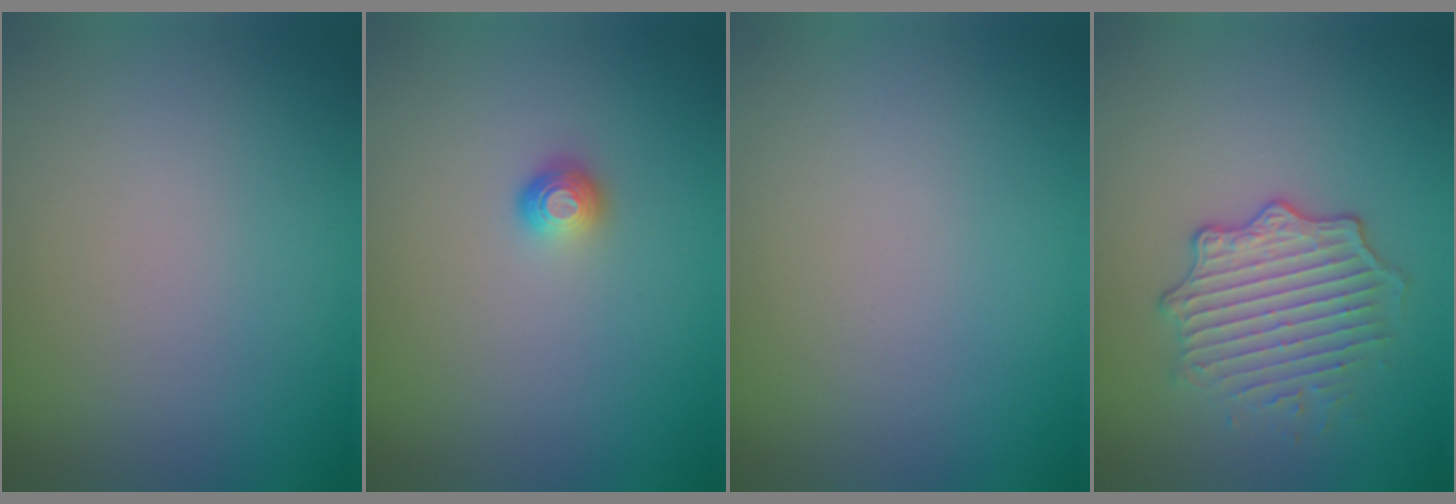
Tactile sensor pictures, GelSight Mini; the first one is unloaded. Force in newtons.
{"total": 1.2, "press": 1.0, "slide": 0.6}
{"total": 0.0}
{"total": 4.1, "press": 3.4, "slide": 2.3}